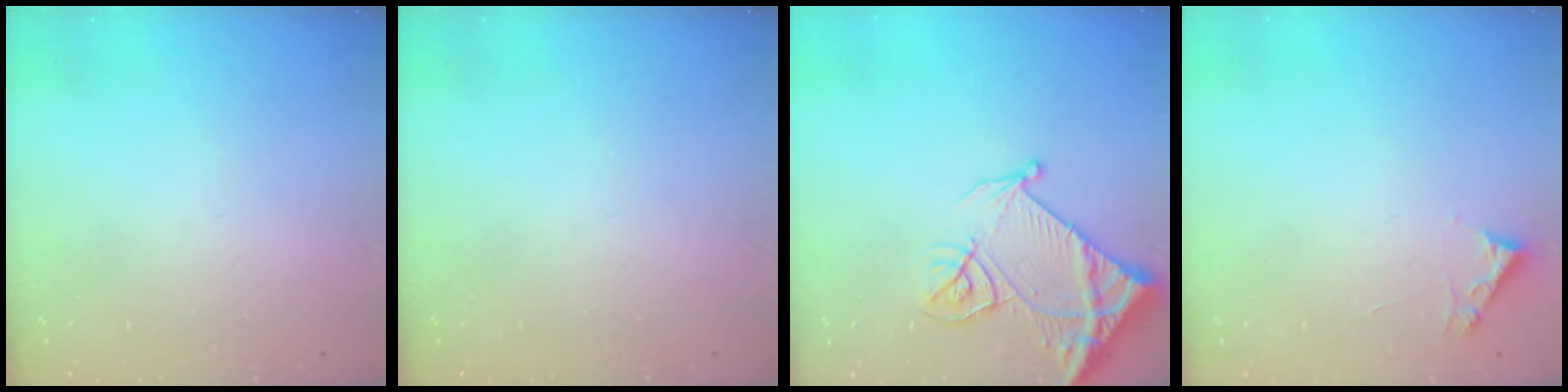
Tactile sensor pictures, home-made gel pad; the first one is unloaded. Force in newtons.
{"total": 0.0}
{"total": 13.7, "press": 13.6, "slide": 1.6}
{"total": 2.7, "press": 2.7, "slide": 0.3}